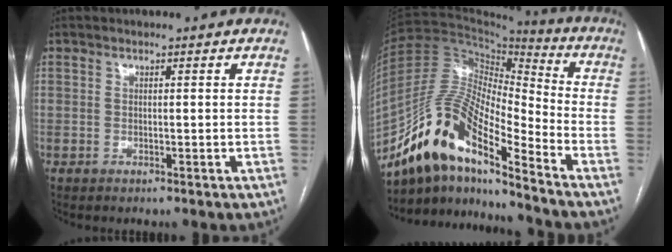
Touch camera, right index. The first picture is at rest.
{"total": 16.0, "force": [-12.1, 3.0, 10.1], "torque": [-0.200, 0.021, -0.219]}